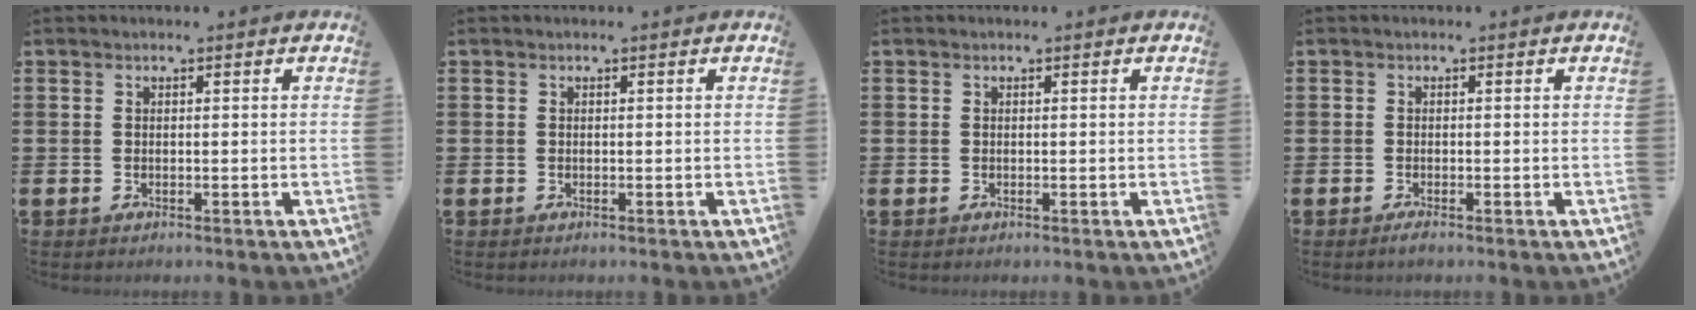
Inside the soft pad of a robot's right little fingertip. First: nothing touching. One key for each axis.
{"total": 0.0}
{"total": 0.0}
{"total": 0.7, "fx": -0.4, "fy": 0.1, "fz": 0.6, "tx": -0.012, "ty": -0.002, "tz": -0.007}